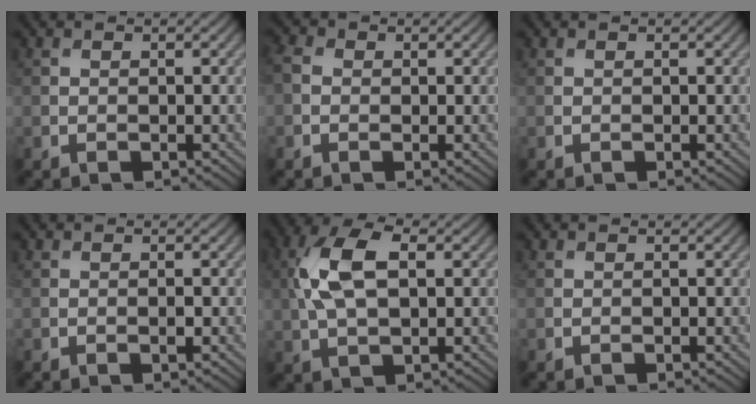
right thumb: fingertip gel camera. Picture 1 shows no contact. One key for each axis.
{"total": 2.1, "fx": -0.2, "fy": 1.7, "fz": 1.1, "tx": -0.027, "ty": 0.002, "tz": -0.010}
{"total": 0.0}
{"total": 0.6, "fx": -0.2, "fy": 0.1, "fz": 0.6, "tx": -0.010, "ty": 0.000, "tz": -0.003}
{"total": 9.0, "fx": 1.5, "fy": 4.5, "fz": 7.7, "tx": -0.179, "ty": 0.018, "tz": 0.020}
{"total": 0.0}